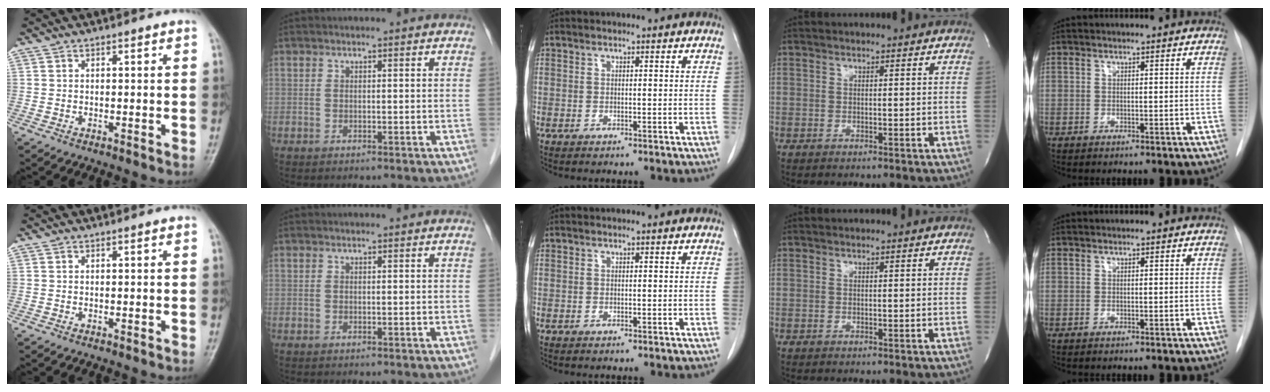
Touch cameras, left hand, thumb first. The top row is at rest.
{}